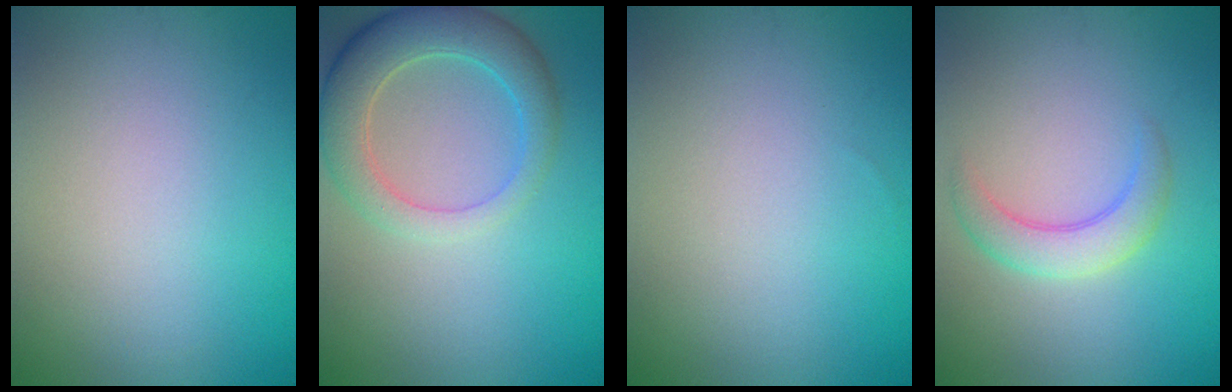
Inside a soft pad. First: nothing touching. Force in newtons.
{"total": 5.3, "press": 5.3, "slide": 0.8}
{"total": 0.0}
{"total": 3.1, "press": 3.1, "slide": 0.2}